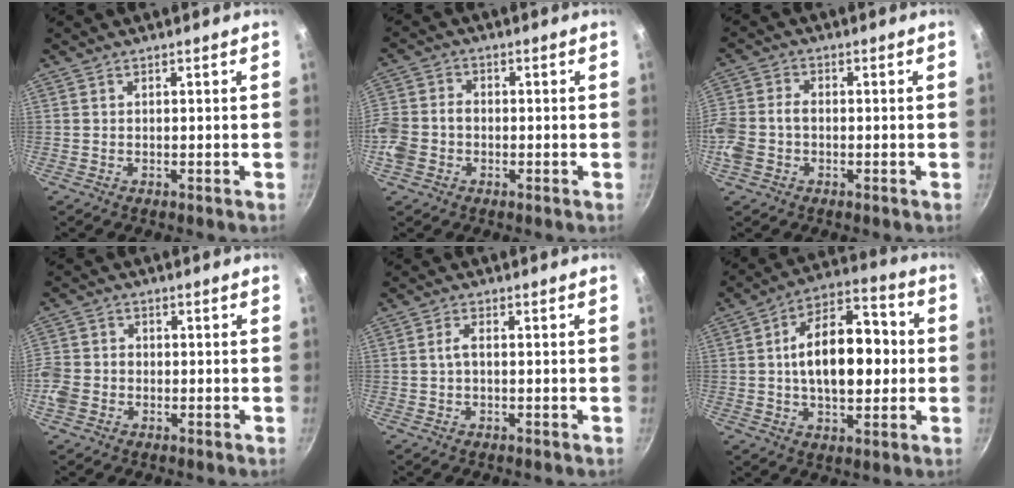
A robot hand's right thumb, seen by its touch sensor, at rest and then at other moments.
{"total": 7.9, "force": [-1.9, 6.2, 4.5], "torque": [-0.096, 0.021, -0.040]}
{"total": 8.1, "force": [-1.7, 6.1, 5.1], "torque": [-0.114, 0.022, -0.037]}
{"total": 6.1, "force": [-1.8, 5.0, 3.0], "torque": [-0.063, 0.016, -0.037]}
{"total": 1.9, "force": [-0.1, 0.9, 1.7], "torque": [-0.033, 0.005, -0.003]}
{"total": 17.8, "force": [0.7, 9.7, 14.9], "torque": [-0.213, 0.028, 0.004]}